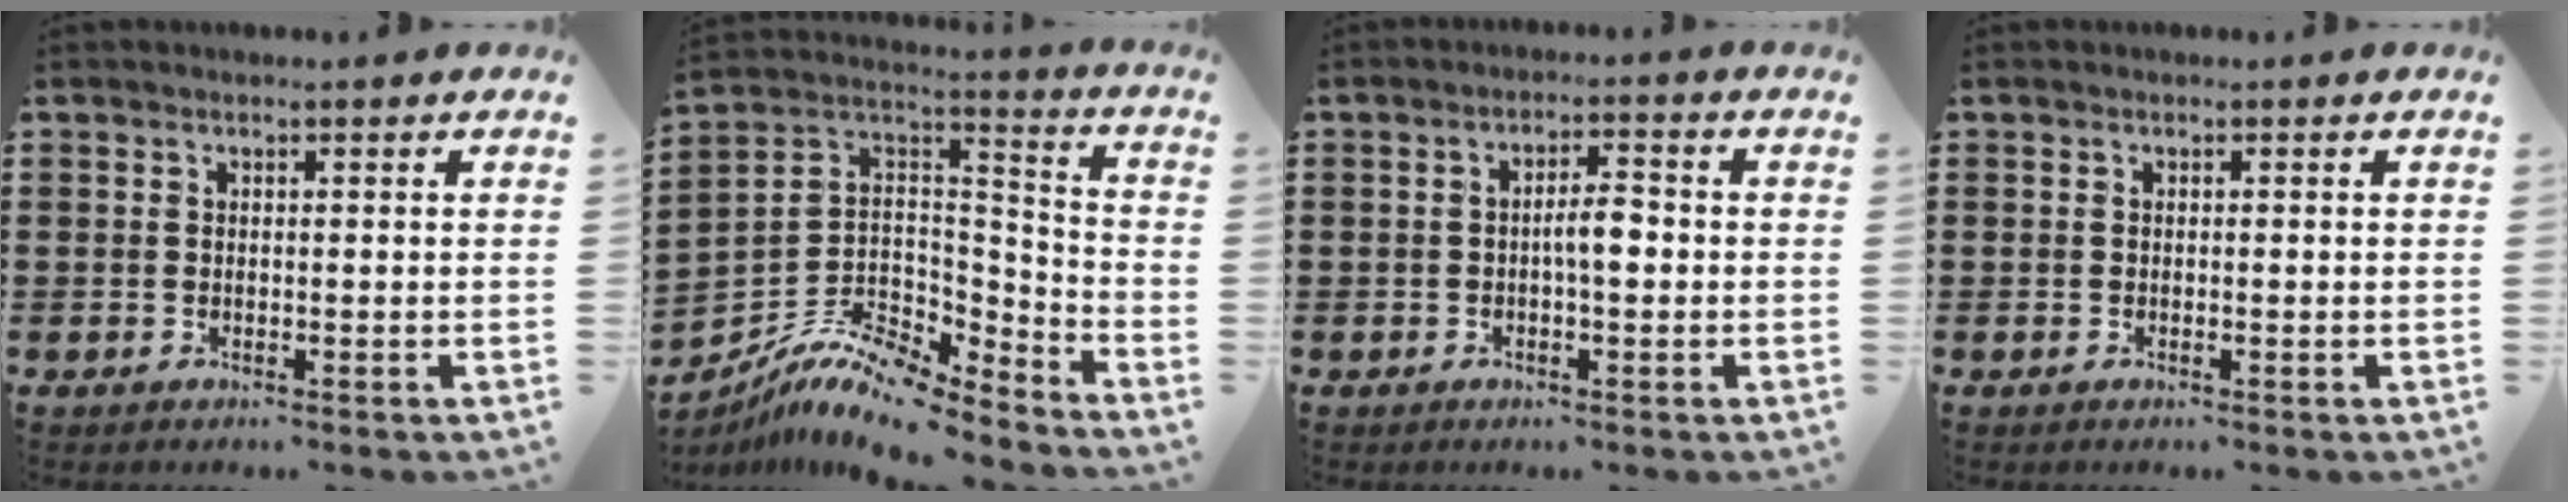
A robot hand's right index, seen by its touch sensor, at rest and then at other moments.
{"total": 10.1, "force": [-8.5, 2.7, 4.7], "torque": [-0.096, 0.015, -0.171]}
{"total": 3.8, "force": [-0.5, 1.2, 3.6], "torque": [-0.064, 0.007, -0.011]}
{"total": 0.0}